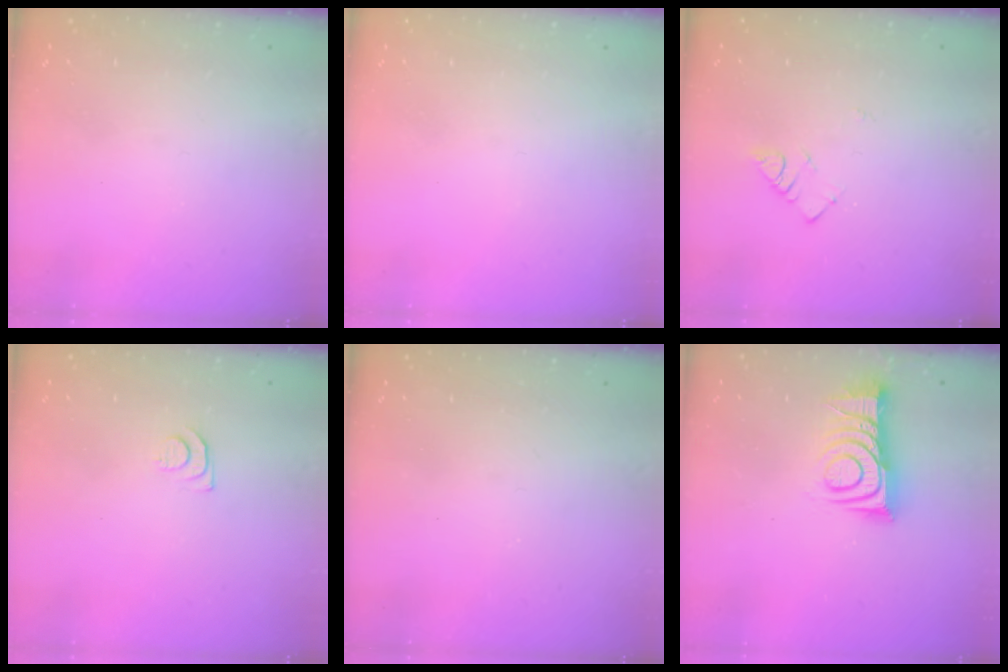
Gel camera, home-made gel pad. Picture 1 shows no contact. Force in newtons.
{"total": 0.0}
{"total": 2.8, "press": 2.7, "slide": 0.4}
{"total": 5.4, "press": 5.4, "slide": 0.7}
{"total": 2.5, "press": 2.4, "slide": 0.4}
{"total": 11.2, "press": 11.2, "slide": 0.5}